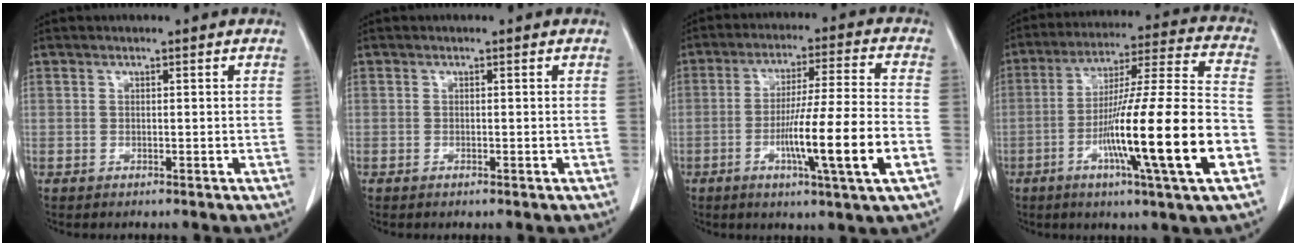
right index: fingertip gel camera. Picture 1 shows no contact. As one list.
[{"total": 0.0}, {"total": 13.9, "force": [-4.3, -0.7, 13.2], "torque": [-0.230, -0.011, -0.076]}, {"total": 21.2, "force": [-6.7, -0.2, 20.1], "torque": [-0.324, -0.013, -0.117]}]